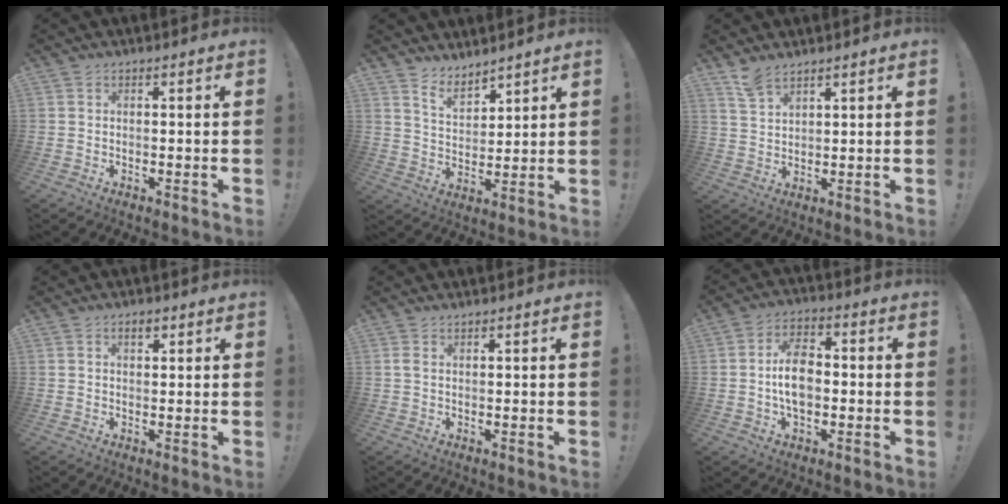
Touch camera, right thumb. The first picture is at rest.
{"total": 6.9, "force": [6.0, 3.0, 1.8], "torque": [-0.045, -0.040, 0.116]}
{"total": 5.3, "force": [4.5, 1.6, 2.4], "torque": [-0.043, -0.024, 0.083]}
{"total": 2.2, "force": [1.2, 1.1, 1.5], "torque": [-0.021, -0.001, 0.018]}
{"total": 1.1, "force": [0.7, 0.4, 0.7], "torque": [-0.011, 0.000, 0.011]}
{"total": 10.0, "force": [-1.3, 6.5, 7.6], "torque": [-0.126, 0.011, -0.022]}